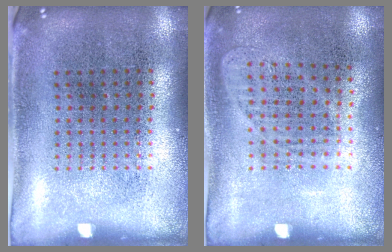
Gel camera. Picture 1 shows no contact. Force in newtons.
{"total": 1.0, "press": 0.9, "slide": 0.3}